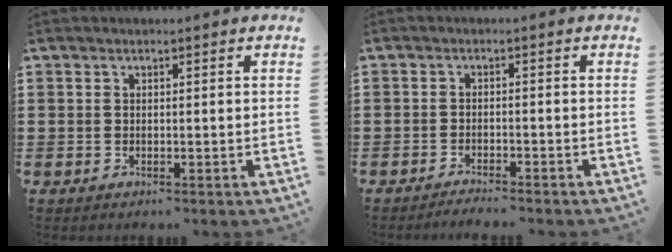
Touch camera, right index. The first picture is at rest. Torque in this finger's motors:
{"motor_torque": [-0.20, 0.93, -0.51, -0.12]}